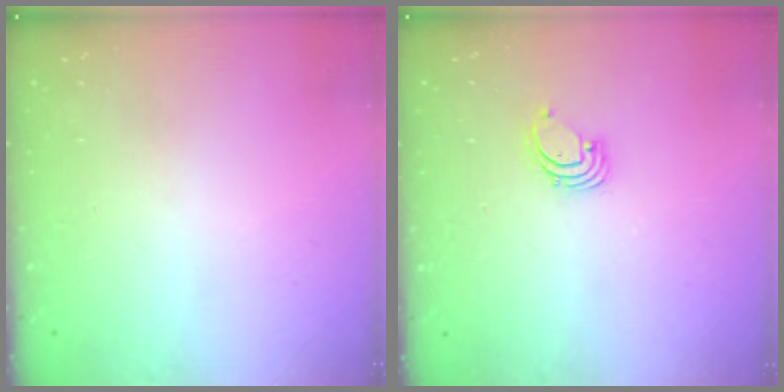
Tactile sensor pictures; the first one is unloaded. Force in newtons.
{"total": 1.4, "press": 1.4, "slide": 0.1}